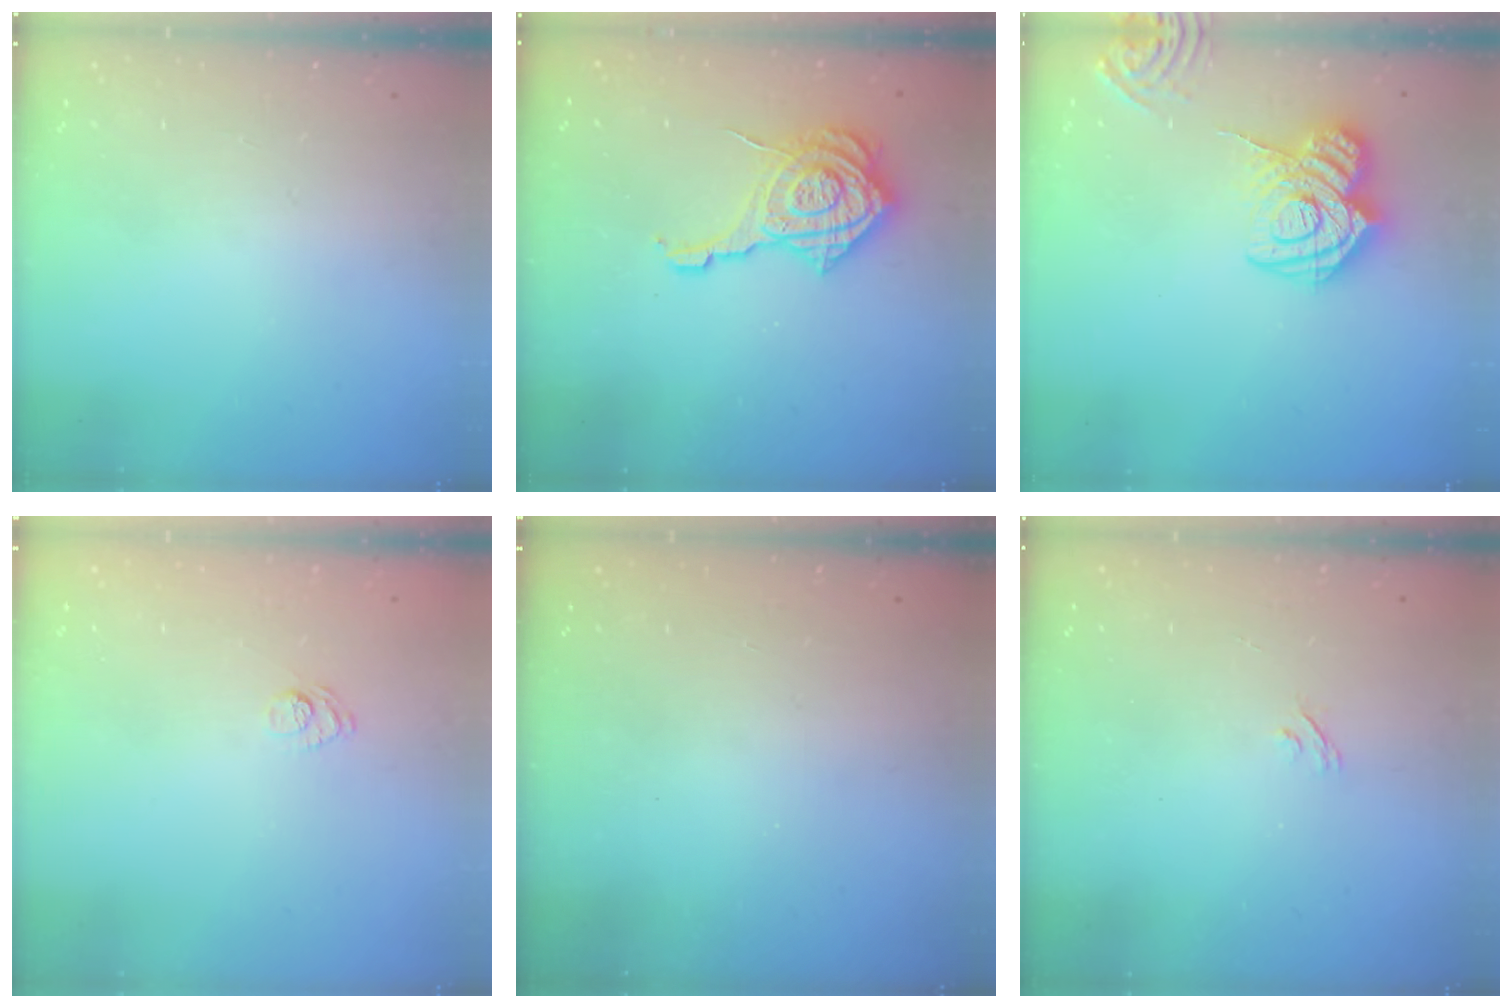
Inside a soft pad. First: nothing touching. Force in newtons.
{"total": 13.9, "press": 13.8, "slide": 1.7}
{"total": 16.0, "press": 15.9, "slide": 1.7}
{"total": 6.6, "press": 6.5, "slide": 1.4}
{"total": 2.3, "press": 2.2, "slide": 0.8}
{"total": 2.2, "press": 1.9, "slide": 1.1}